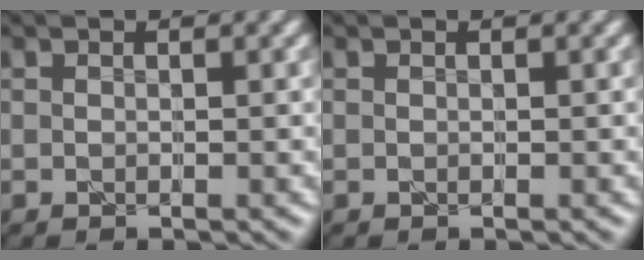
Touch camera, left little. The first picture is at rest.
{"total": 0.0}